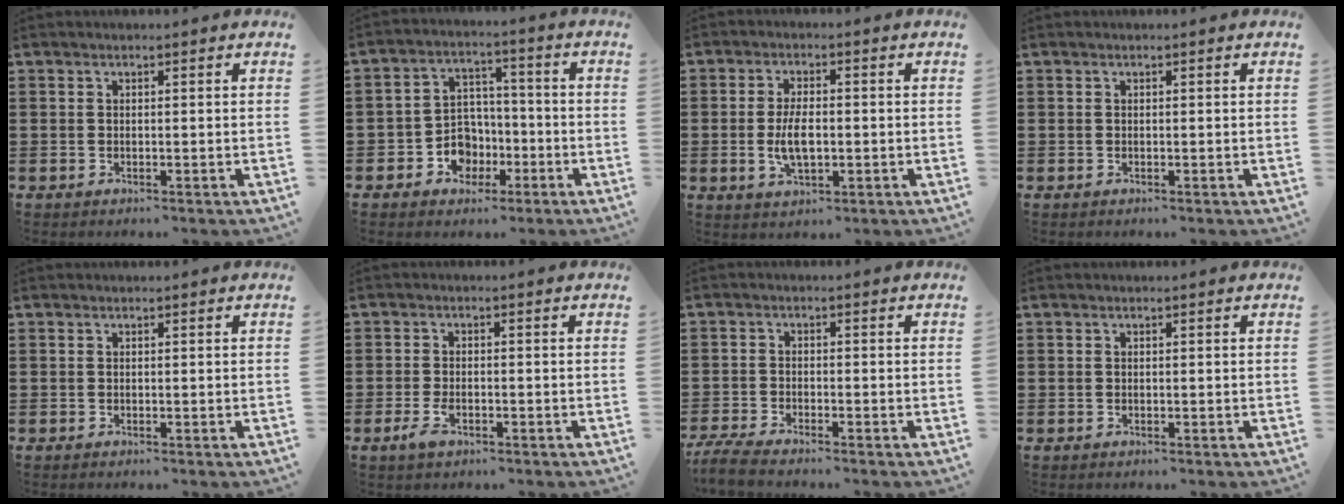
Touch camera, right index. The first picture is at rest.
{"total": 5.8, "force": [-2.4, 4.9, 1.9], "torque": [-0.045, 0.016, -0.040]}
{"total": 5.1, "force": [-0.7, 2.2, 4.6], "torque": [-0.096, -0.002, -0.015]}
{"total": 0.0}
{"total": 0.0}
{"total": 2.9, "force": [-1.3, 1.2, 2.3], "torque": [-0.057, -0.008, -0.027]}
{"total": 3.7, "force": [-3.5, -0.1, 1.2], "torque": [-0.042, -0.015, -0.073]}
{"total": 0.0}